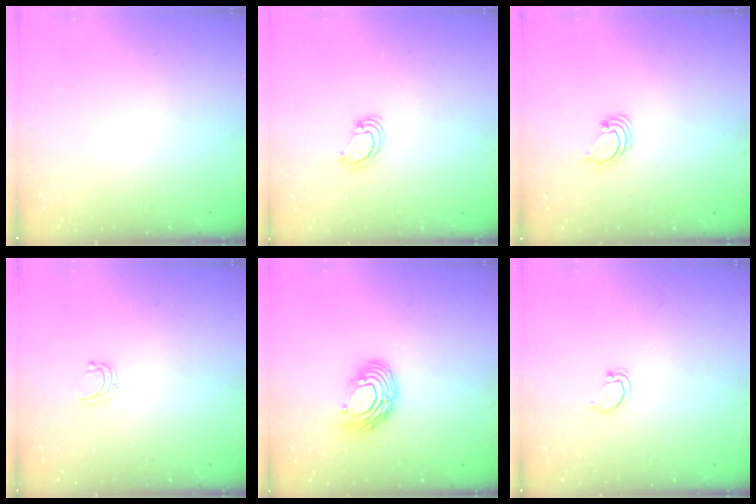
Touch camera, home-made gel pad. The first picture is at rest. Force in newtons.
{"total": 2.8, "press": 2.8, "slide": 0.3}
{"total": 1.7, "press": 1.7, "slide": 0.2}
{"total": 3.8, "press": 3.8, "slide": 0.2}
{"total": 11.3, "press": 11.2, "slide": 1.1}
{"total": 2.8, "press": 2.7, "slide": 0.3}